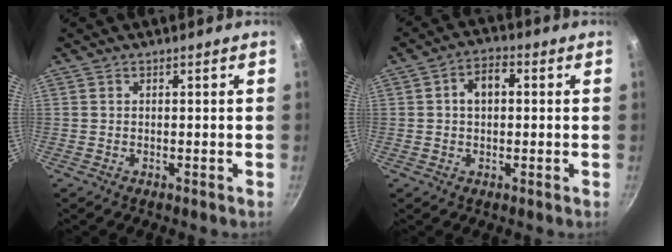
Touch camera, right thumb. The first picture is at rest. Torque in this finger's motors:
{"motor_torque": [-0.26, 0.32, 0.22, -0.64, 0.18]}